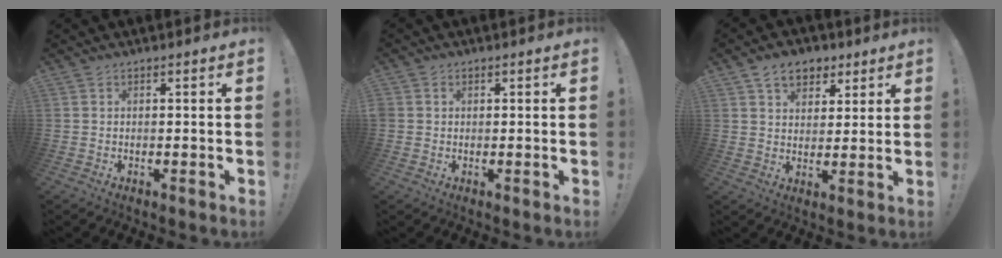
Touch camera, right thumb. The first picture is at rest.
{"total": 1.3, "force": [0.4, 1.2, 0.2], "torque": [-0.009, 0.005, 0.008]}
{"total": 9.1, "force": [5.2, 6.4, 3.8], "torque": [-0.050, -0.018, 0.099]}